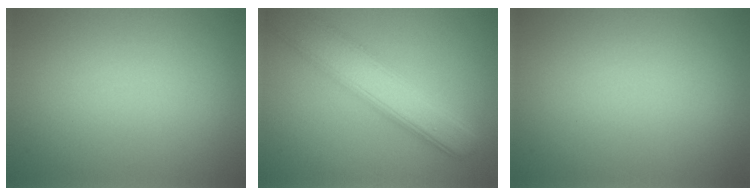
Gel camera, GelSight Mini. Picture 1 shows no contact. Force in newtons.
{"total": 6.5, "press": 6.5, "slide": 0.3}
{"total": 0.0}